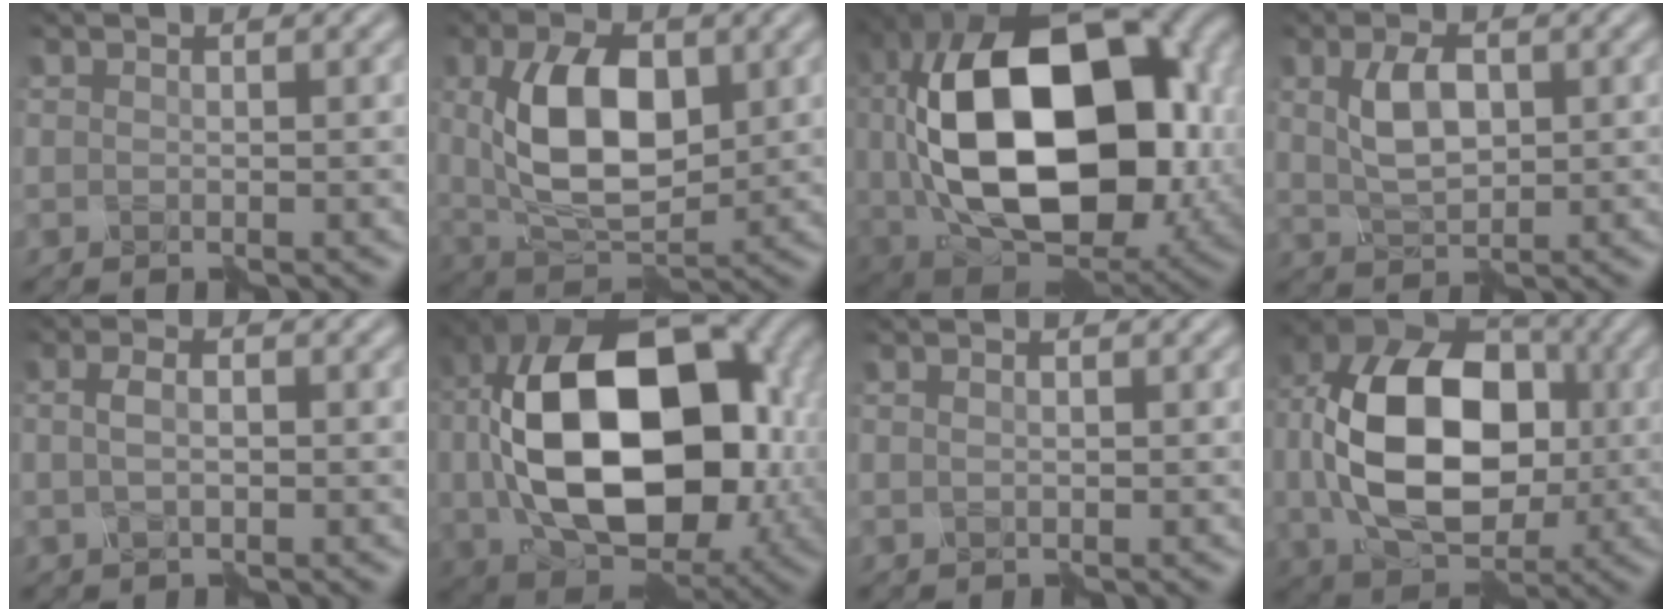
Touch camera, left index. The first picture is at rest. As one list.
[{"total": 9.1, "force": [1.0, 5.1, 7.5], "torque": [-0.138, -0.001, 0.018]}, {"total": 19.1, "force": [1.6, 12.3, 14.5], "torque": [-0.301, -0.019, 0.057]}, {"total": 4.4, "force": [0.7, 2.5, 3.6], "torque": [-0.075, 0.002, 0.015]}, {"total": 2.1, "force": [0.0, 1.0, 1.9], "torque": [-0.039, 0.005, -0.002]}, {"total": 17.6, "force": [0.4, 11.6, 13.1], "torque": [-0.260, -0.018, 0.032]}, {"total": 0.9, "force": [0.2, 0.5, 0.8], "torque": [-0.010, -0.006, 0.007]}, {"total": 14.0, "force": [-0.2, 9.5, 10.3], "torque": [-0.187, 0.002, -0.004]}]